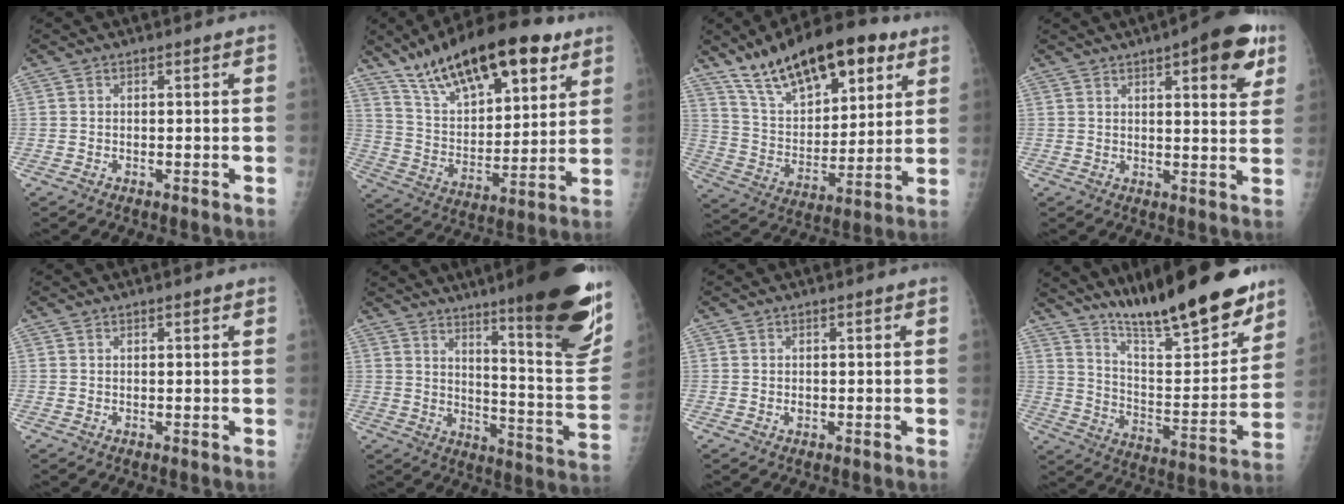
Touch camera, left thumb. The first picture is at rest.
{"total": 24.3, "force": [15.0, 9.7, 16.5], "torque": [-0.240, -0.039, 0.257]}
{"total": 22.3, "force": [13.5, 9.7, 14.8], "torque": [-0.207, -0.042, 0.236]}
{"total": 12.6, "force": [6.2, 4.0, 10.2], "torque": [-0.101, -0.018, 0.073]}
{"total": 0.9, "force": [0.5, 0.2, 0.7], "torque": [-0.011, 0.000, 0.008]}
{"total": 25.2, "force": [15.4, 3.5, 19.6], "torque": [-0.243, -0.080, 0.220]}
{"total": 0.8, "force": [0.1, 0.5, 0.6], "torque": [-0.004, 0.001, 0.003]}
{"total": 23.7, "force": [18.1, 4.9, 14.4], "torque": [-0.196, -0.092, 0.298]}